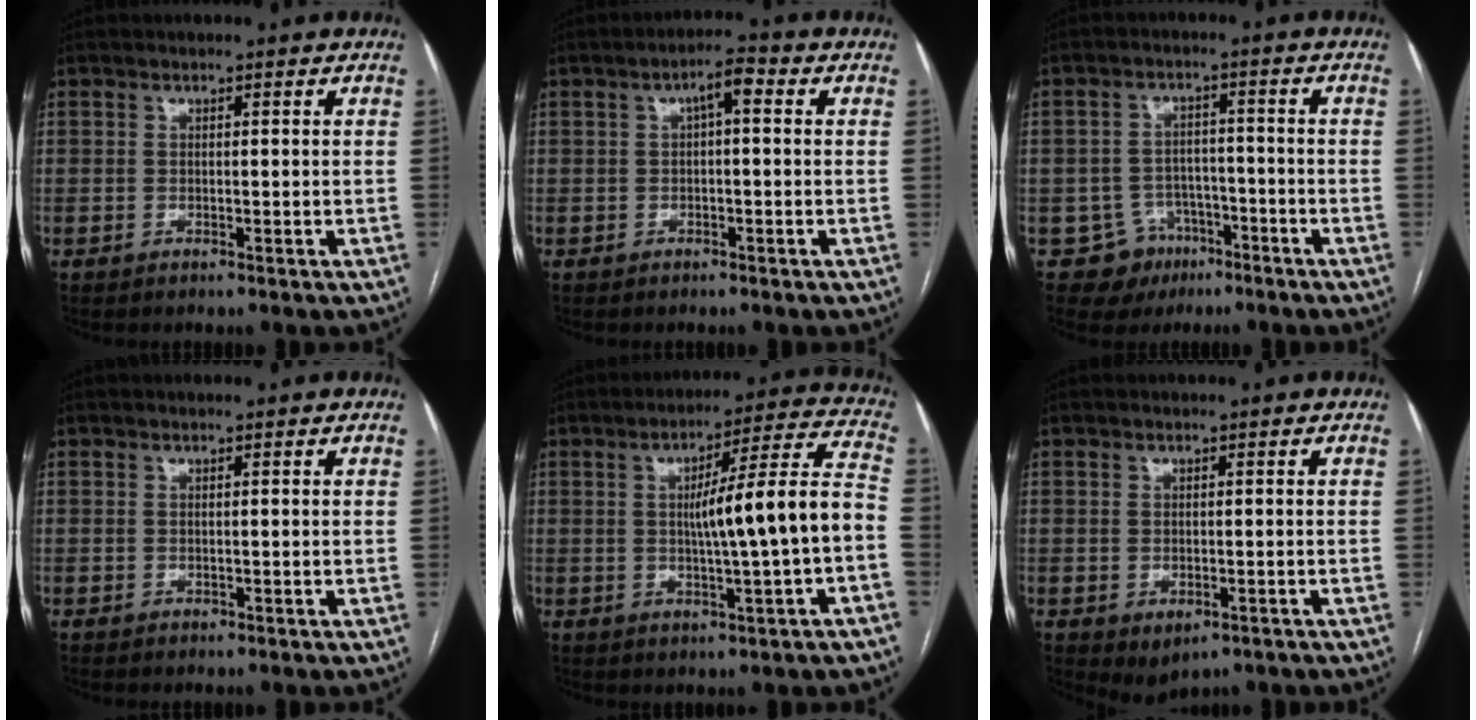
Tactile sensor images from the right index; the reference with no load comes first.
{"total": 3.5, "force": [0.7, 0.9, 3.3], "torque": [-0.055, 0.017, 0.010]}
{"total": 6.2, "force": [-3.3, 5.2, 0.2], "torque": [0.006, 0.012, -0.045]}
{"total": 0.0}
{"total": 13.1, "force": [-1.4, -0.3, 13.1], "torque": [-0.190, 0.019, -0.020]}
{"total": 3.1, "force": [-1.4, 2.0, 2.0], "torque": [-0.027, -0.005, -0.004]}